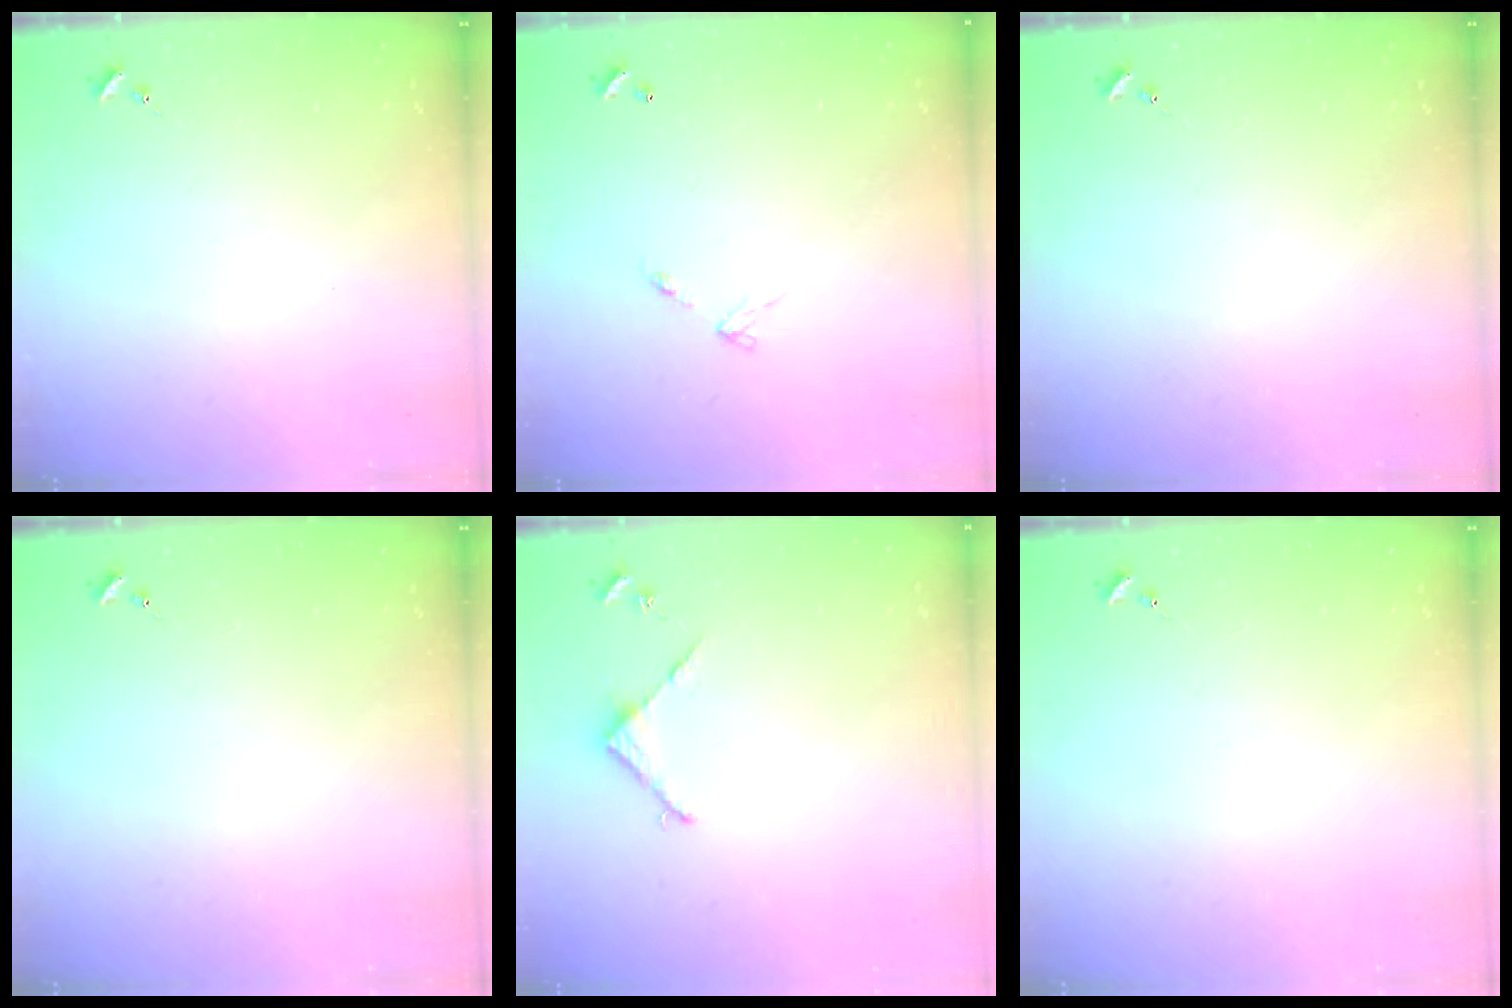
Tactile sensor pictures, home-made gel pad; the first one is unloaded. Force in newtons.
{"total": 4.3, "press": 4.3, "slide": 0.3}
{"total": 0.0}
{"total": 0.0}
{"total": 2.9, "press": 2.8, "slide": 0.2}
{"total": 0.0}